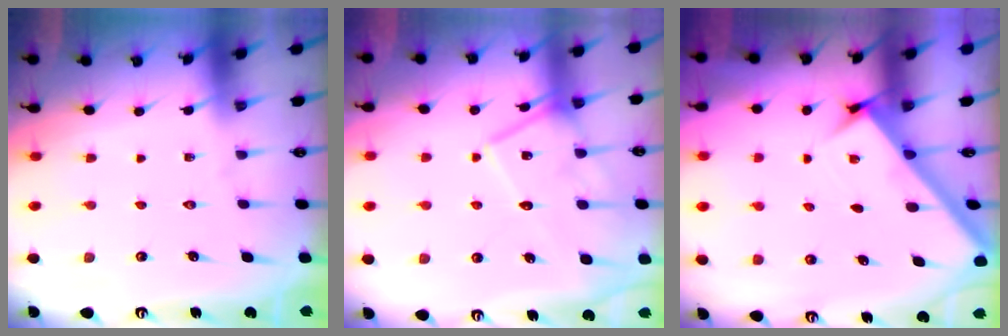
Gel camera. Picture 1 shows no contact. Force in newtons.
{"total": 13.7, "press": 13.7, "slide": 1.0}
{"total": 2.7, "press": 2.7, "slide": 0.4}